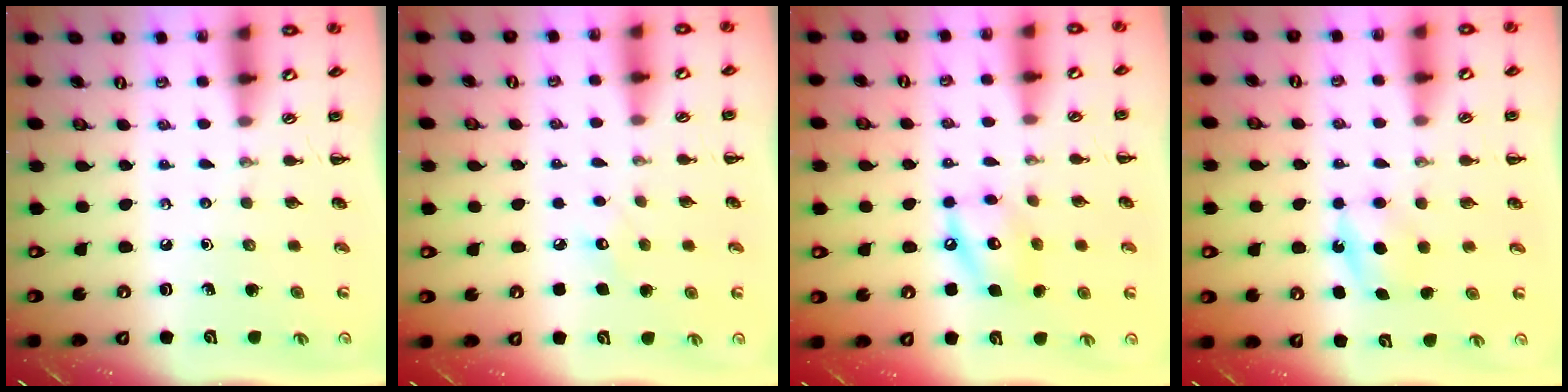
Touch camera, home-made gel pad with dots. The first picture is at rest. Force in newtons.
{"total": 4.9, "press": 4.8, "slide": 1.1}
{"total": 11.1, "press": 10.9, "slide": 1.8}
{"total": 5.0, "press": 4.9, "slide": 1.1}